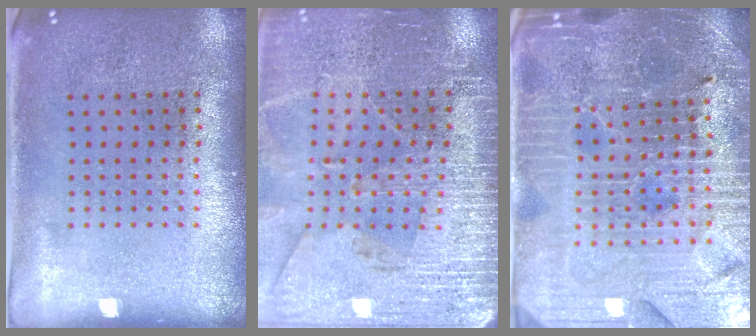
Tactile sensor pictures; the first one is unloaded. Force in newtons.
{"total": 3.2, "press": 3.2, "slide": 0.3}
{"total": 4.8, "press": 4.5, "slide": 1.6}